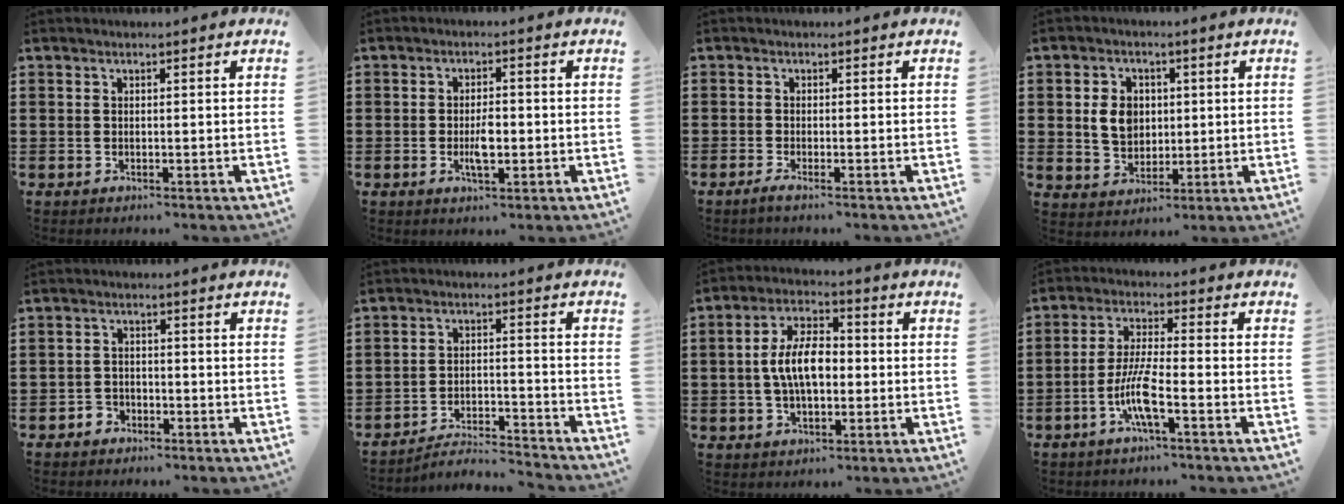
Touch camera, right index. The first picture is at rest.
{"total": 3.8, "force": [-0.8, 1.5, 3.4], "torque": [-0.069, 0.001, -0.015]}
{"total": 1.0, "force": [-0.8, -0.1, 0.5], "torque": [-0.010, -0.003, -0.015]}
{"total": 6.0, "force": [0.8, 4.8, 3.5], "torque": [-0.089, 0.012, 0.011]}
{"total": 2.0, "force": [-1.5, 1.4, 0.2], "torque": [-0.009, 0.003, -0.033]}
{"total": 4.3, "force": [-4.2, 0.1, 0.9], "torque": [-0.028, 0.000, -0.089]}
{"total": 8.3, "force": [-0.3, 4.3, 7.1], "torque": [-0.151, 0.008, -0.013]}
{"total": 7.4, "force": [-3.2, 1.0, 6.6], "torque": [-0.148, -0.011, -0.069]}